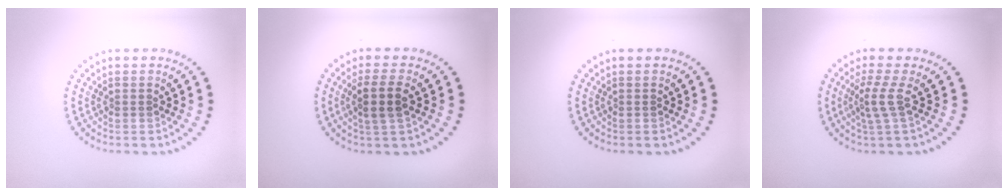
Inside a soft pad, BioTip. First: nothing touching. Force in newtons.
{"total": 2.8, "press": 2.5, "slide": 1.2}
{"total": 0.0}
{"total": 2.4, "press": 1.6, "slide": 1.8}